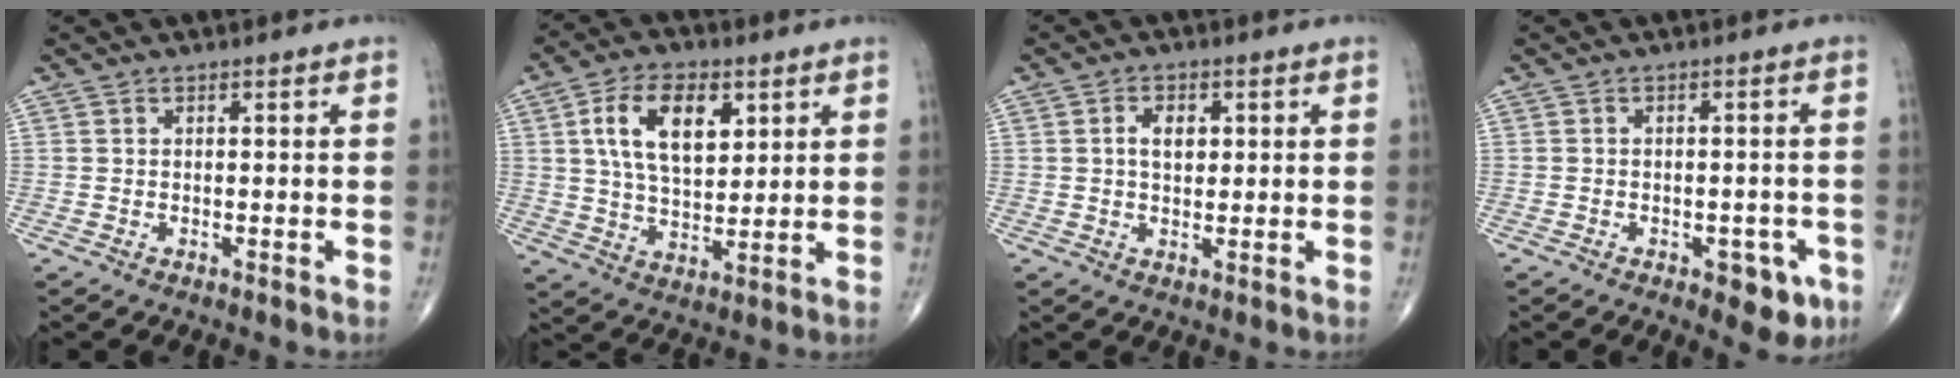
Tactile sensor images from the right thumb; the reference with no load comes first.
{"total": 12.9, "force": [4.4, 7.1, 9.8], "torque": [-0.156, -0.012, 0.083]}
{"total": 4.3, "force": [1.0, 2.7, 3.2], "torque": [-0.041, -0.001, 0.015]}
{"total": 6.0, "force": [-2.8, 3.2, 4.2], "torque": [-0.029, 0.009, -0.030]}